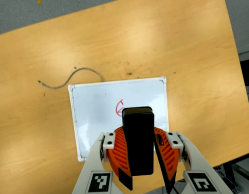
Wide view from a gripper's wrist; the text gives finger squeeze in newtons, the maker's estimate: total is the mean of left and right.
{"total": 9.8, "left": 9.7, "right": 9.9}